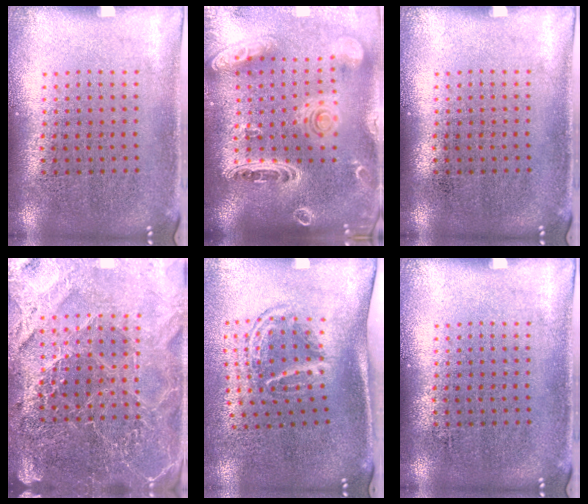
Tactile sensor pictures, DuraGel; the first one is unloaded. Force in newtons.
{"total": 3.4, "press": 2.7, "slide": 2.1}
{"total": 0.0}
{"total": 4.7, "press": 4.3, "slide": 1.8}
{"total": 1.7, "press": 1.1, "slide": 1.3}
{"total": 0.0}